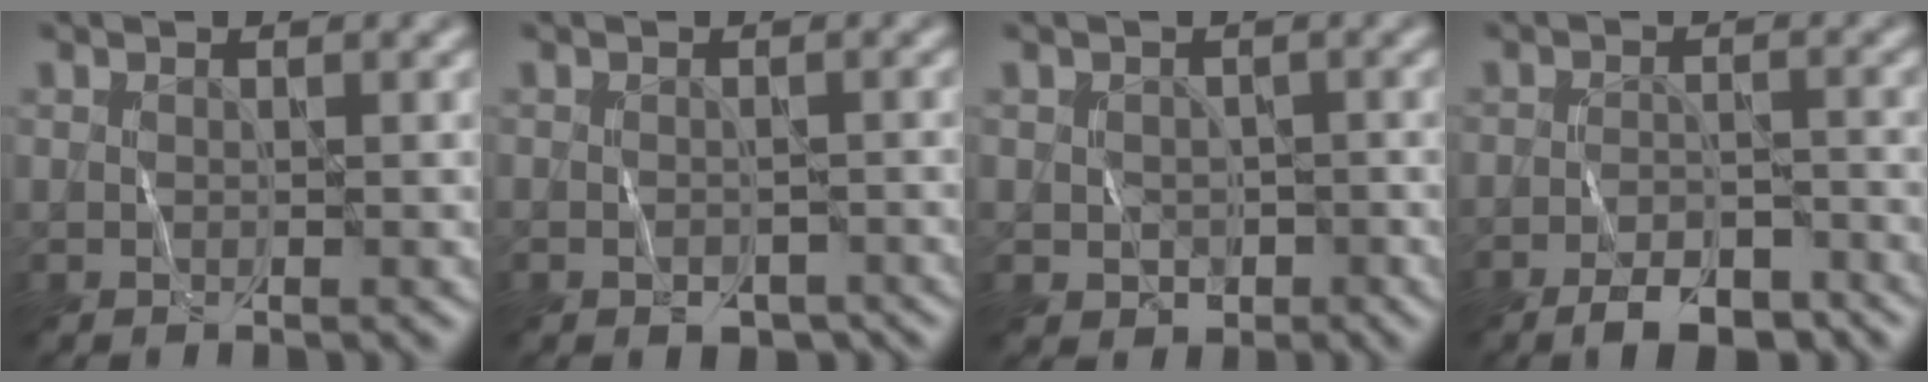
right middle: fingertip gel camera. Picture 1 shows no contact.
{"total": 2.0, "force": [-1.3, 1.3, 1.0], "torque": [-0.008, -0.010, -0.012]}
{"total": 2.3, "force": [-0.7, 1.9, 1.0], "torque": [-0.011, -0.007, -0.010]}
{"total": 5.4, "force": [-4.2, 1.8, 3.0], "torque": [-0.041, -0.003, -0.064]}